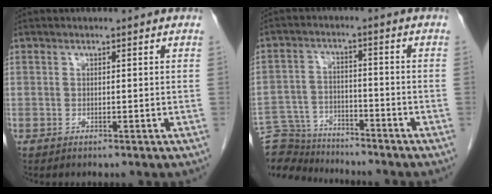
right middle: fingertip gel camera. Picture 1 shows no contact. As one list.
[{"total": 11.6, "force": [-11.3, 2.6, 1.4], "torque": [-0.033, 0.016, -0.188]}]